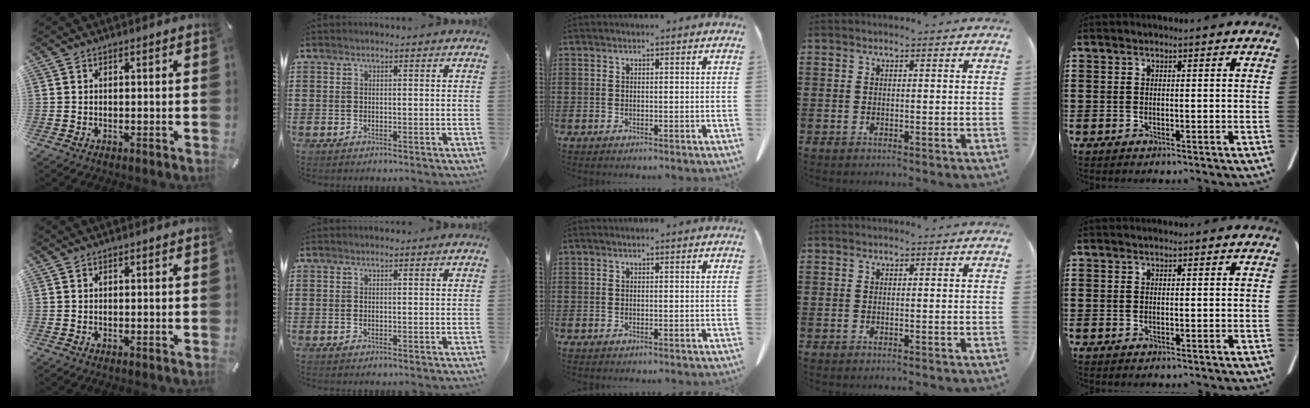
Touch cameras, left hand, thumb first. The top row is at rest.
{}